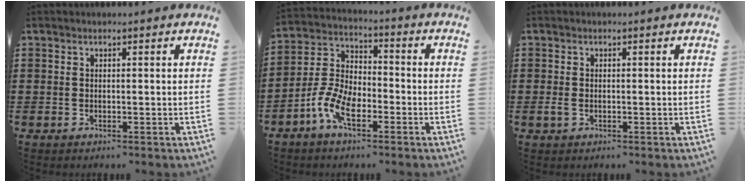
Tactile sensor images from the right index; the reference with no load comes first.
{"total": 7.8, "force": [-3.9, 3.8, 5.5], "torque": [-0.151, -0.005, -0.083]}
{"total": 1.2, "force": [-0.4, 0.7, 0.9], "torque": [-0.028, -0.003, -0.009]}